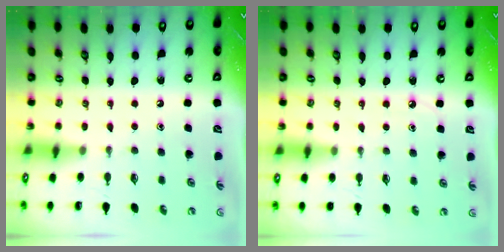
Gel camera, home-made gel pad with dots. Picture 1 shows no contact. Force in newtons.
{"total": 3.7, "press": 3.7, "slide": 0.6}